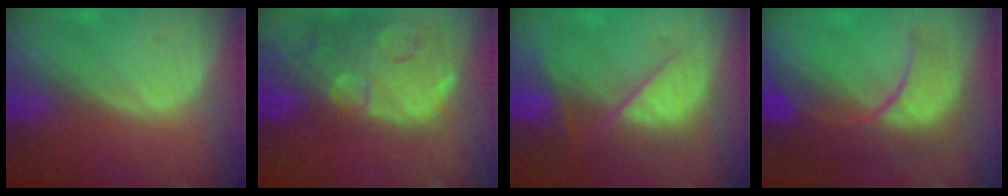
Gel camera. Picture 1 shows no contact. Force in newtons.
{"total": 15.0, "press": 11.9, "slide": 9.0}
{"total": 7.7, "press": 7.5, "slide": 1.7}
{"total": 10.2, "press": 9.1, "slide": 4.5}